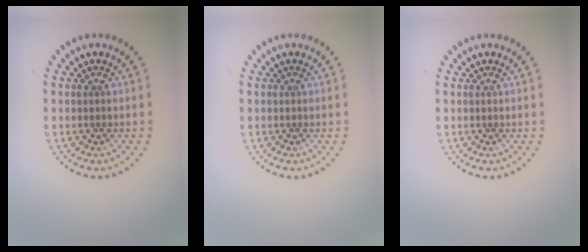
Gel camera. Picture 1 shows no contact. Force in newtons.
{"total": 0.0}
{"total": 0.0}